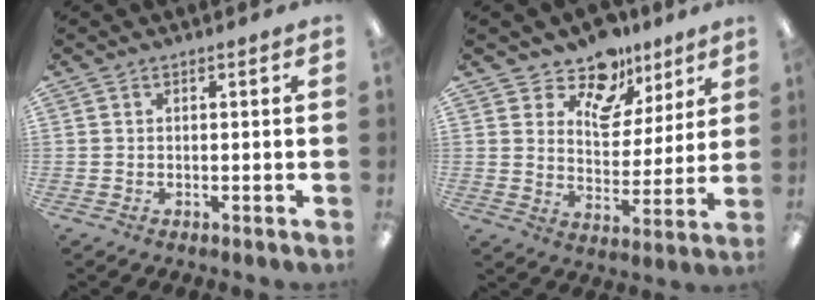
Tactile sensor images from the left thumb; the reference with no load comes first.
{"total": 12.4, "force": [9.4, 7.0, 4.2], "torque": [-0.079, -0.059, 0.176]}